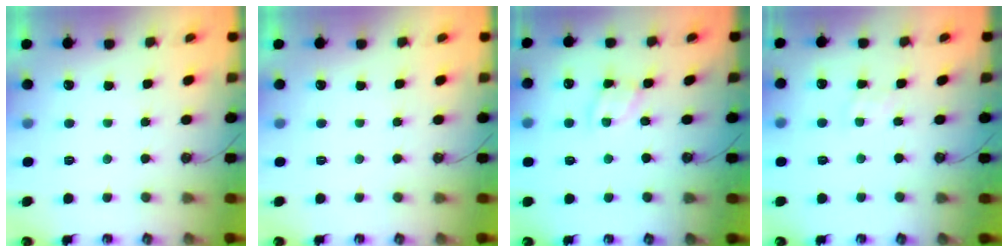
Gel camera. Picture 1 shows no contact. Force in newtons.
{"total": 0.0}
{"total": 2.9, "press": 2.9, "slide": 0.4}
{"total": 2.1, "press": 2.1, "slide": 0.4}